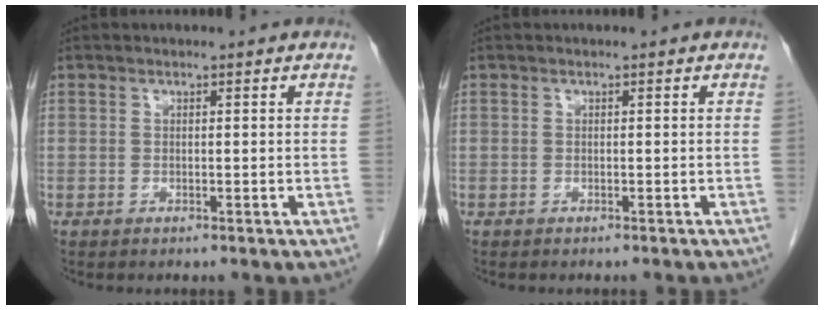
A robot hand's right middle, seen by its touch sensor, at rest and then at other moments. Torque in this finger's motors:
{"motor_torque": [0.06, -0.06, -0.01, 0.00]}